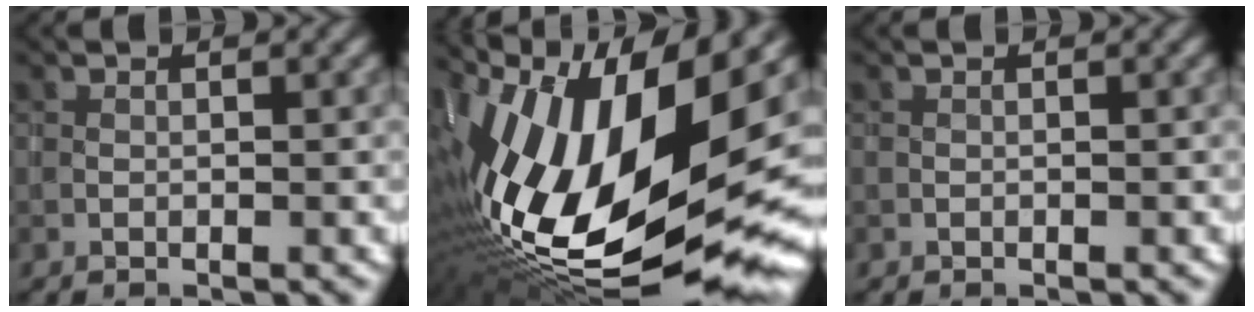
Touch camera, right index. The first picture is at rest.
{"total": 18.7, "force": [1.4, 7.8, 16.9], "torque": [-0.311, -0.012, 0.023]}
{"total": 0.0}